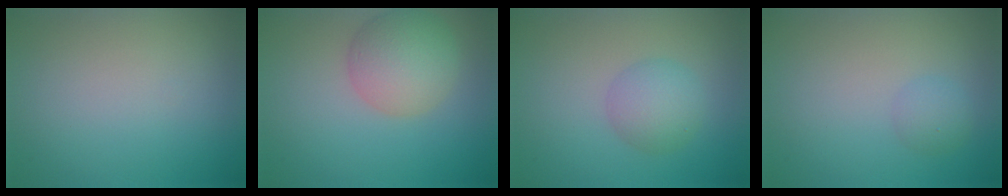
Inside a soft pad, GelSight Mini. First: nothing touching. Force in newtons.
{"total": 5.3, "press": 5.3, "slide": 0.3}
{"total": 3.1, "press": 3.1, "slide": 0.1}
{"total": 1.5, "press": 1.5, "slide": 0.0}